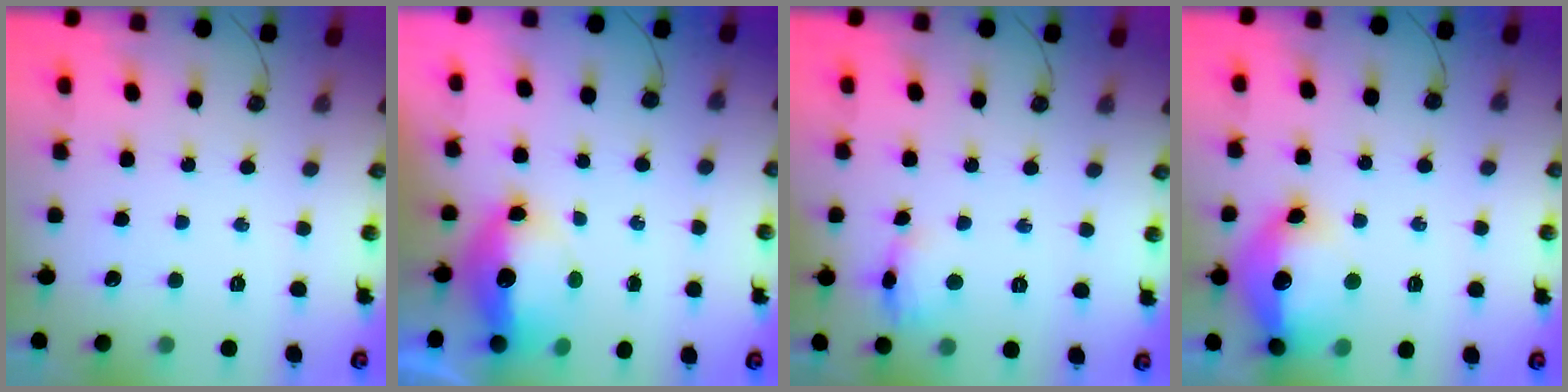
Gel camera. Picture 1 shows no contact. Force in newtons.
{"total": 12.1, "press": 12.0, "slide": 1.6}
{"total": 7.1, "press": 7.0, "slide": 1.1}
{"total": 16.4, "press": 16.3, "slide": 1.6}